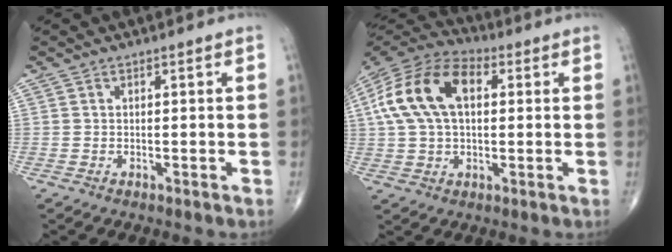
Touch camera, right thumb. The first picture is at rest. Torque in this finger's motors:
{"motor_torque": [0.32, 0.32, 0.61, 0.15, 0.17]}